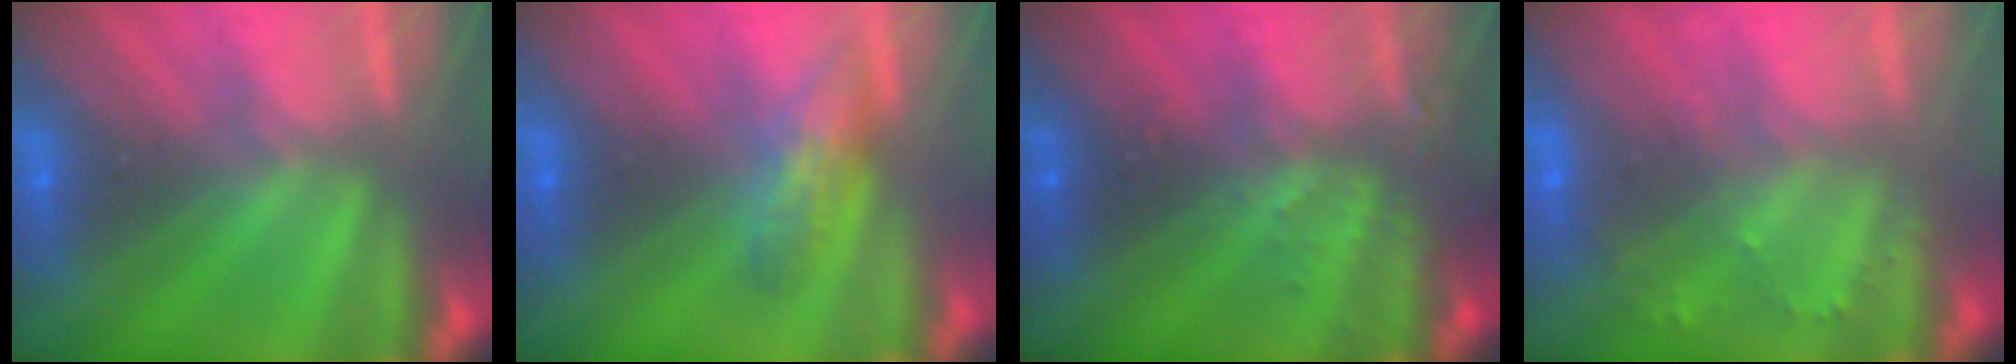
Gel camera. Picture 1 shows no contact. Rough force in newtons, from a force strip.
{"total": 2.5}
{"total": 3.4}
{"total": 2.2}